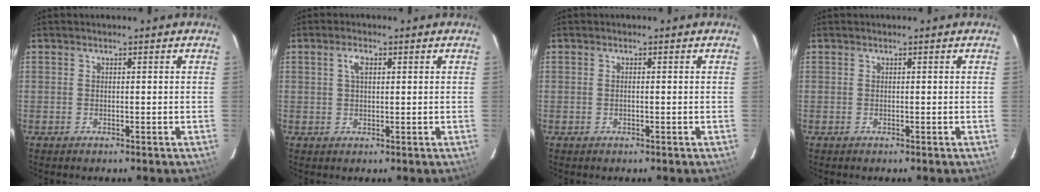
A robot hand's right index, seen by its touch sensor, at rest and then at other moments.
{"total": 2.5, "force": [0.9, 1.2, 2.0], "torque": [-0.041, 0.007, 0.017]}
{"total": 0.7, "force": [-0.1, 0.1, 0.7], "torque": [-0.014, 0.002, -0.003]}
{"total": 0.0}